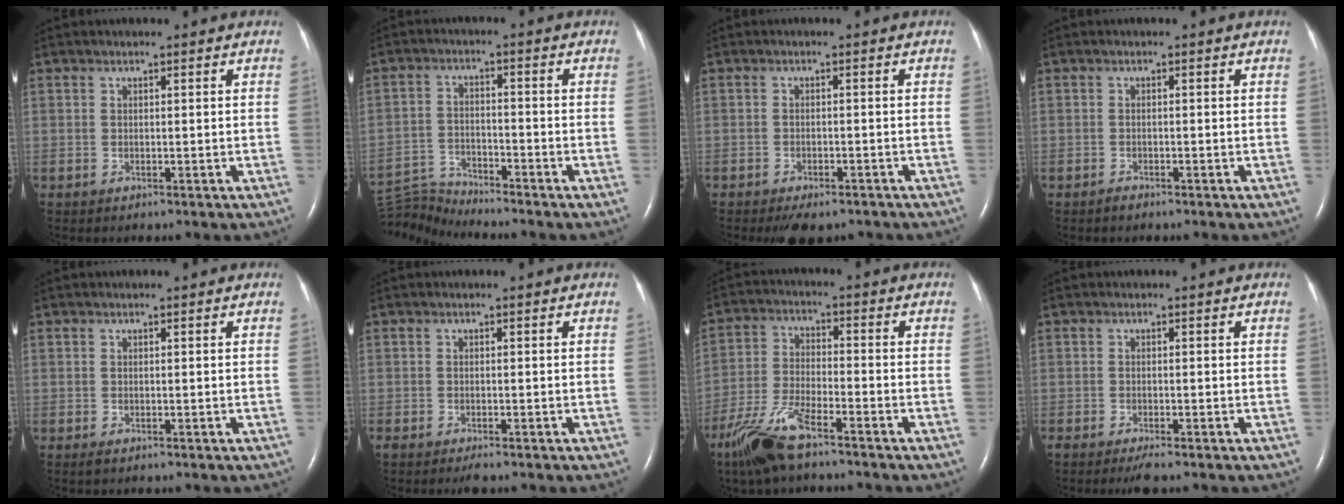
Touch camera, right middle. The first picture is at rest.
{"total": 6.6, "force": [-6.5, -1.1, -0.7], "torque": [0.001, -0.002, -0.121]}
{"total": 5.5, "force": [-4.4, 2.2, 2.4], "torque": [-0.028, -0.004, -0.057]}
{"total": 0.6, "force": [-0.6, 0.1, 0.2], "torque": [-0.006, -0.002, -0.010]}
{"total": 0.0}
{"total": 2.1, "force": [-1.7, 0.3, 1.2], "torque": [-0.020, -0.008, -0.023]}
{"total": 10.0, "force": [-7.2, 2.1, 6.6], "torque": [-0.148, -0.019, -0.140]}
{"total": 2.4, "force": [-1.9, 0.1, 1.5], "torque": [-0.027, -0.008, -0.029]}